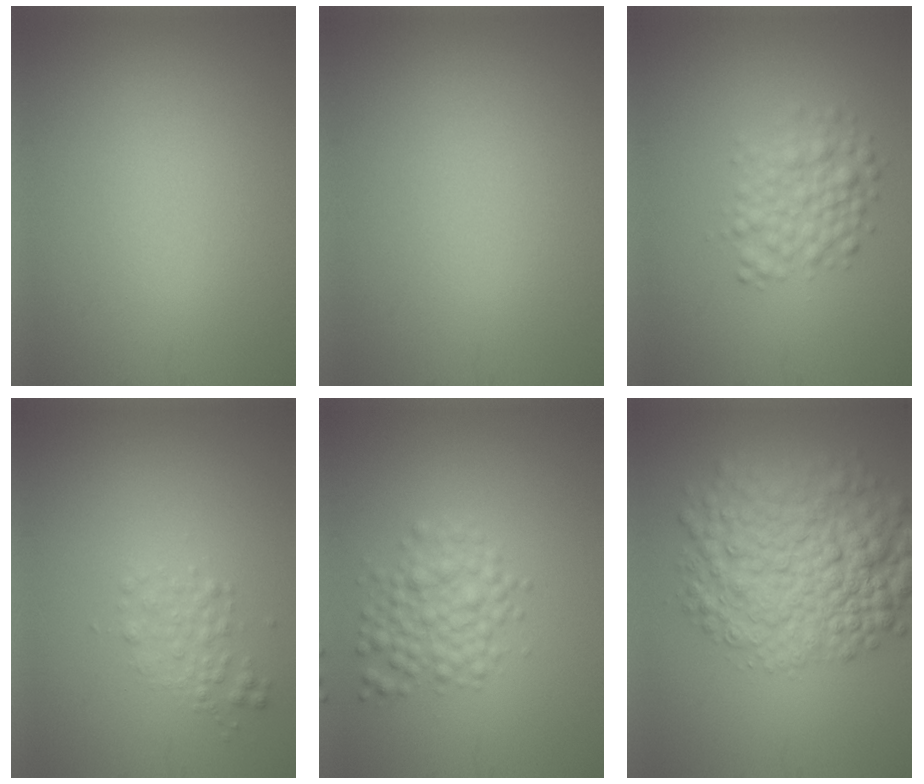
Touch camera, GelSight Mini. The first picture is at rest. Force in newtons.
{"total": 0.0}
{"total": 3.2, "press": 3.2, "slide": 0.1}
{"total": 1.7, "press": 1.7, "slide": 0.1}
{"total": 3.5, "press": 3.5, "slide": 0.1}
{"total": 8.9, "press": 8.9, "slide": 0.2}